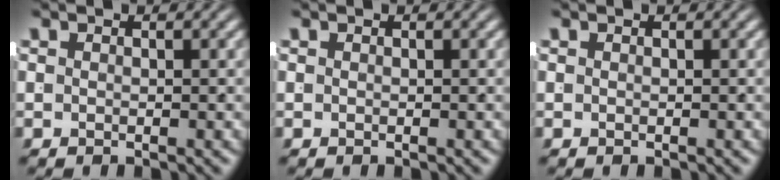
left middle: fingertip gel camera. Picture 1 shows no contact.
{"total": 0.0}
{"total": 0.0}